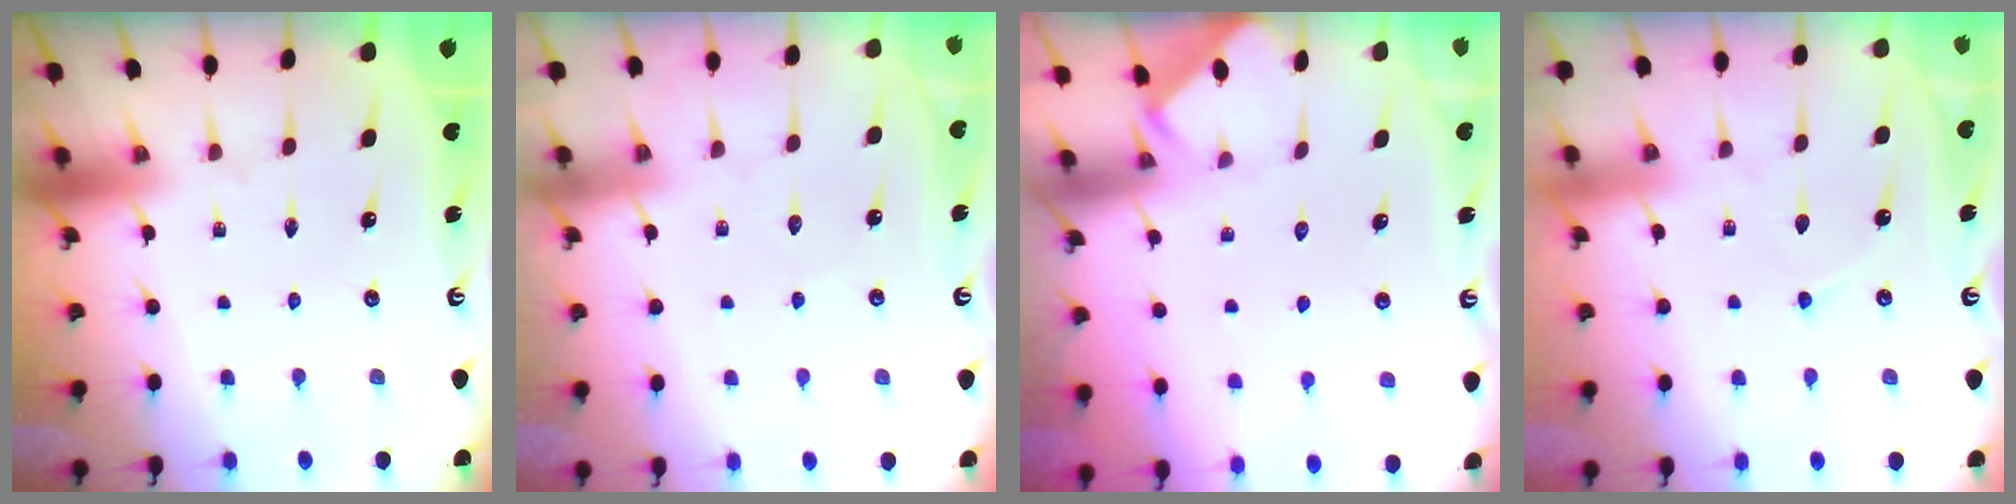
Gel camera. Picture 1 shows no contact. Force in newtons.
{"total": 4.1, "press": 4.0, "slide": 0.6}
{"total": 2.7, "press": 2.6, "slide": 0.4}
{"total": 3.9, "press": 3.9, "slide": 0.4}